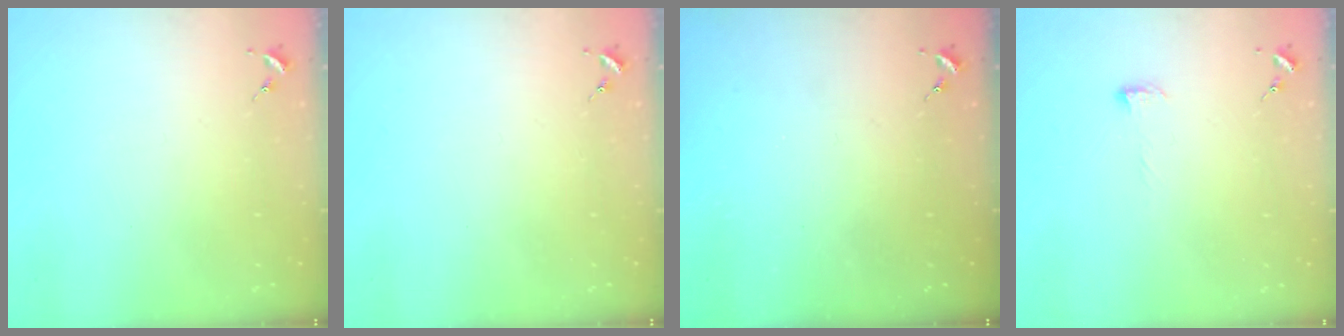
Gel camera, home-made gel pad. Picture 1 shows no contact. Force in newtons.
{"total": 0.0}
{"total": 0.0}
{"total": 5.2, "press": 5.1, "slide": 0.6}